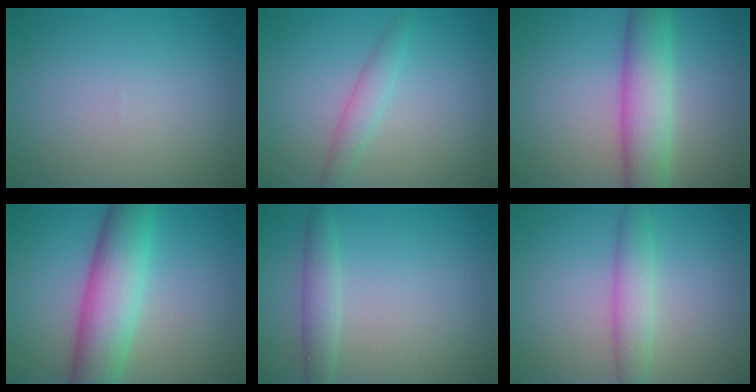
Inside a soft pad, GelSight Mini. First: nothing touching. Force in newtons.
{"total": 1.9, "press": 1.9, "slide": 0.1}
{"total": 5.9, "press": 5.9, "slide": 0.3}
{"total": 7.8, "press": 7.8, "slide": 0.3}
{"total": 2.1, "press": 2.1, "slide": 0.1}
{"total": 2.9, "press": 2.9, "slide": 0.1}